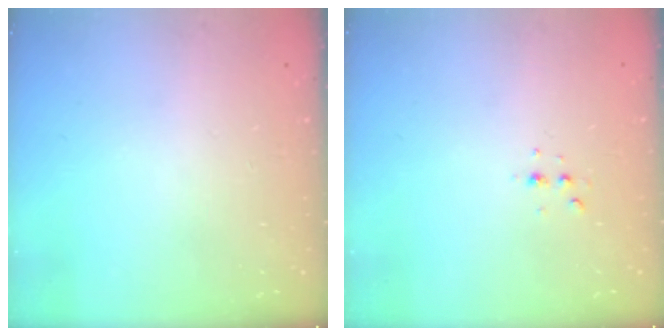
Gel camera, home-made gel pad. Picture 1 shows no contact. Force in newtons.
{"total": 2.8, "press": 2.8, "slide": 0.7}